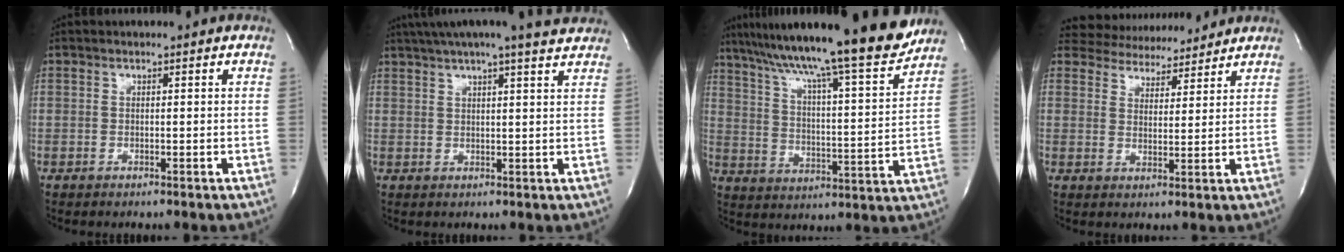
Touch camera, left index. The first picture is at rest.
{"total": 14.1, "force": [12.4, 0.4, 6.7], "torque": [-0.116, 0.018, 0.157]}
{"total": 22.7, "force": [18.9, 0.1, 12.6], "torque": [-0.209, -0.016, 0.281]}
{"total": 9.2, "force": [8.7, 2.6, 1.2], "torque": [-0.015, 0.006, 0.126]}